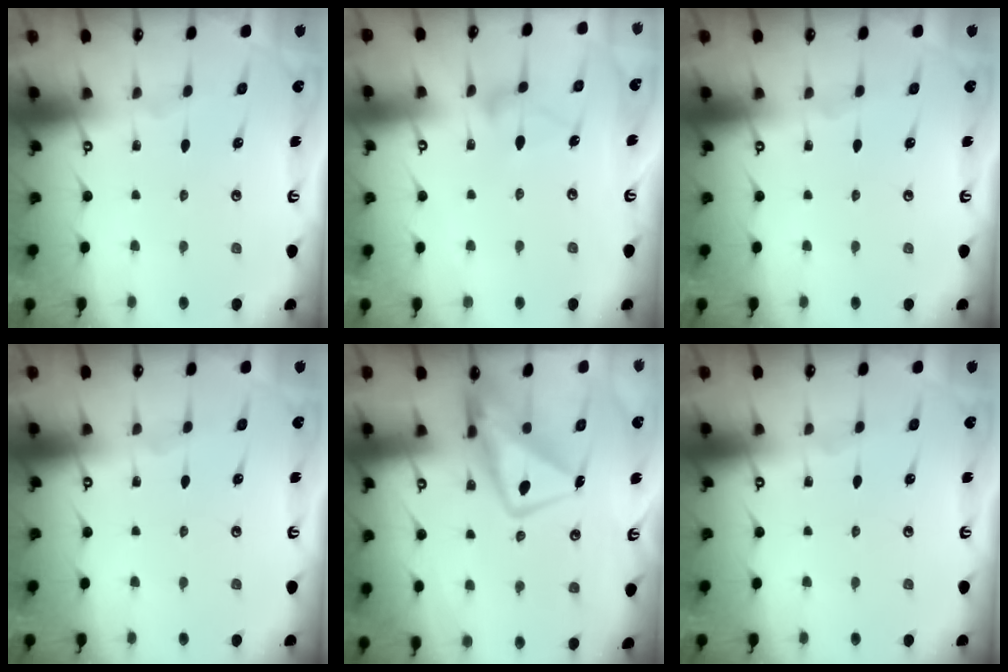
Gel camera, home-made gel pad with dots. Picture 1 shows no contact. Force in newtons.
{"total": 7.4, "press": 7.4, "slide": 0.5}
{"total": 0.0}
{"total": 0.0}
{"total": 11.0, "press": 10.9, "slide": 1.0}
{"total": 0.0}